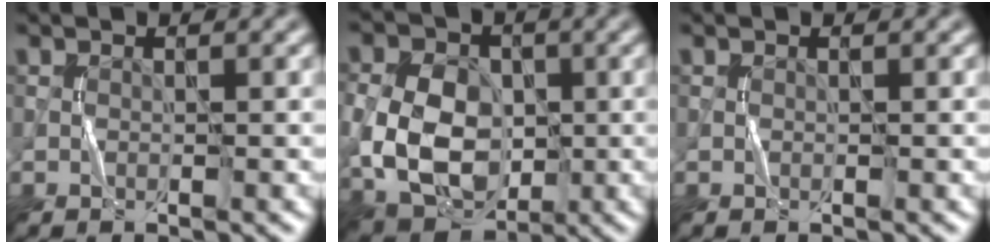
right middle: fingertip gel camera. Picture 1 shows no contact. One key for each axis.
{"total": 8.9, "fx": -1.0, "fy": 6.4, "fz": 6.1, "tx": -0.129, "ty": -0.002, "tz": -0.027}
{"total": 0.0}